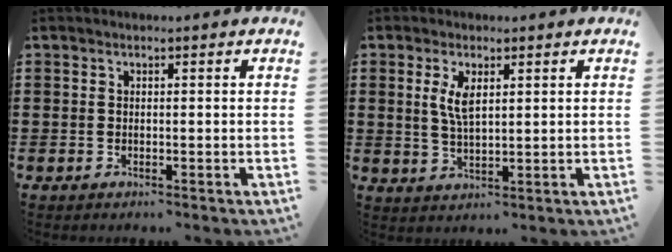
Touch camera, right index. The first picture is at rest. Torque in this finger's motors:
{"motor_torque": [0.45, -0.41, 0.15, 0.11]}